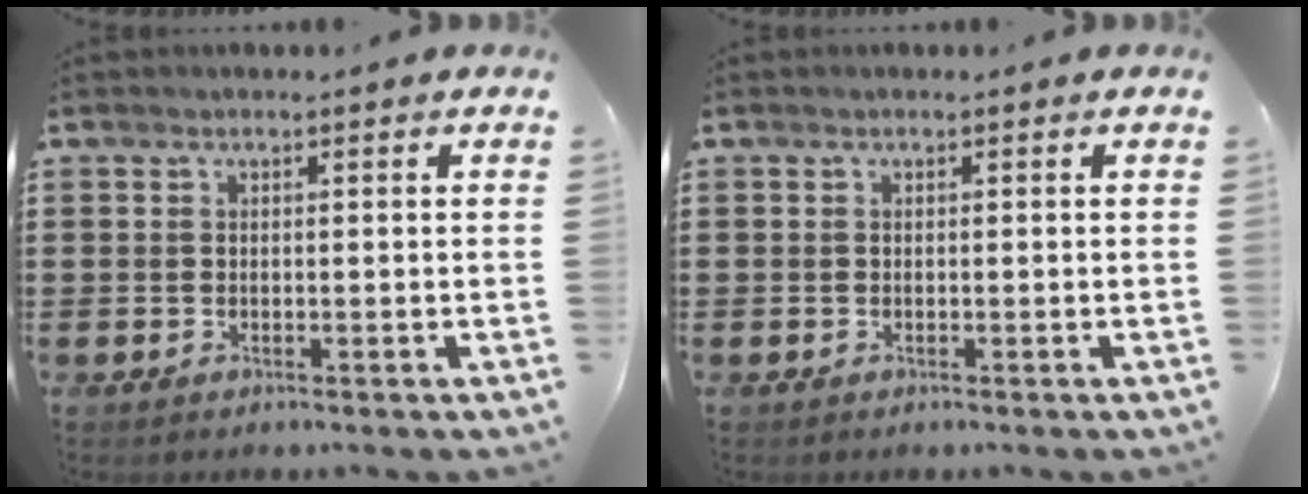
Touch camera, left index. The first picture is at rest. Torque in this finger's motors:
{"motor_torque": [0.00, 0.00, 0.00, 0.00]}